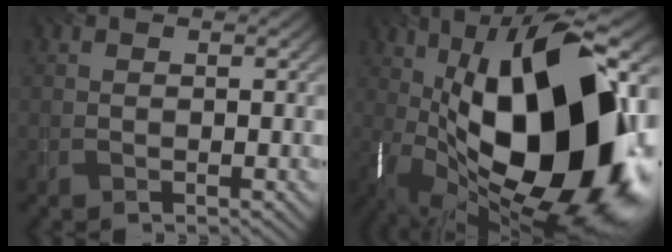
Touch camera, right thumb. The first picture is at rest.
{"total": 21.1, "force": [-0.6, 9.7, 18.7], "torque": [-0.334, 0.008, -0.027]}